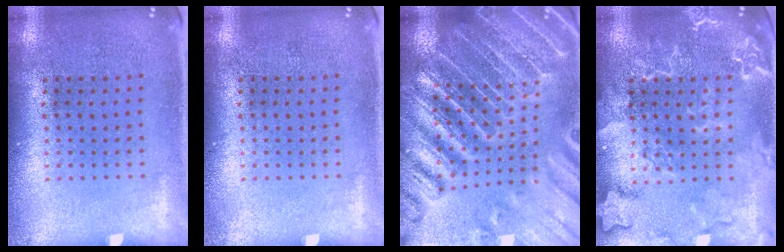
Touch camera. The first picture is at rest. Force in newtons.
{"total": 0.0}
{"total": 4.4, "press": 4.0, "slide": 1.6}
{"total": 2.3, "press": 2.3, "slide": 0.2}